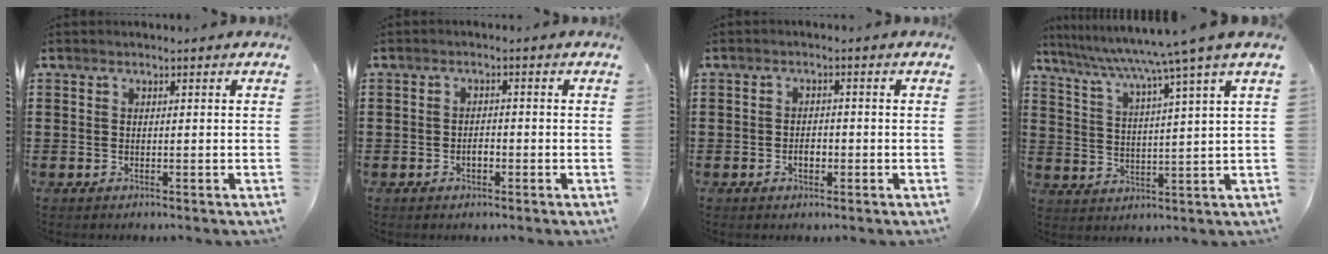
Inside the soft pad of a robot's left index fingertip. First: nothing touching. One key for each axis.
{"total": 1.7, "fx": -0.7, "fy": 0.8, "fz": 1.3, "tx": -0.028, "ty": 0.003, "tz": -0.014}
{"total": 2.0, "fx": -0.7, "fy": 1.1, "fz": 1.5, "tx": -0.032, "ty": 0.003, "tz": -0.014}
{"total": 6.9, "fx": 5.3, "fy": -1.5, "fz": 4.2, "tx": -0.101, "ty": -0.038, "tz": 0.081}